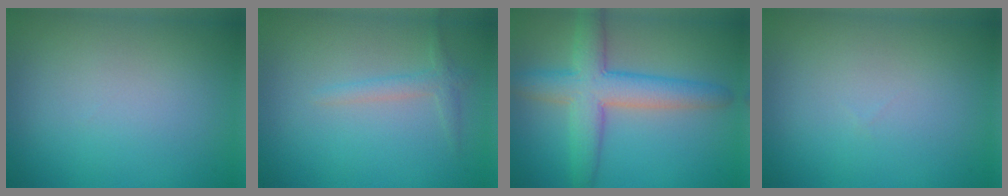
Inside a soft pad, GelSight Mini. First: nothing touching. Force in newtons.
{"total": 1.5, "press": 1.5, "slide": 0.1}
{"total": 6.5, "press": 6.5, "slide": 0.3}
{"total": 0.0}